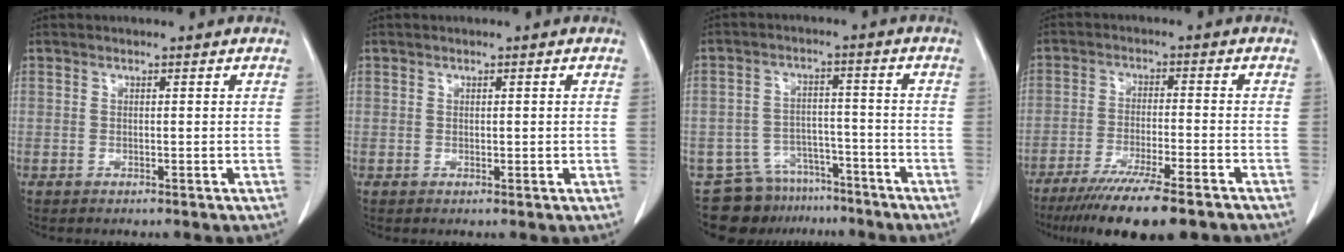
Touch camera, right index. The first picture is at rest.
{"total": 0.5, "force": [0.0, 0.3, 0.4], "torque": [-0.007, -0.001, 0.005]}
{"total": 10.0, "force": [-8.0, 5.8, 1.2], "torque": [-0.014, 0.023, -0.120]}
{"total": 14.2, "force": [-11.1, 1.4, 8.8], "torque": [-0.133, -0.034, -0.174]}